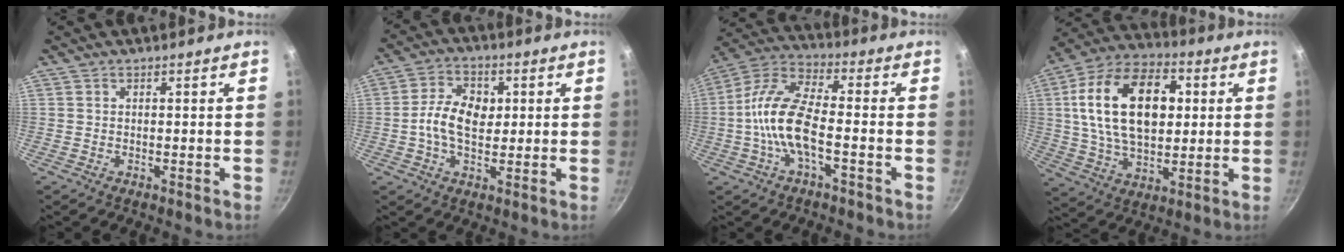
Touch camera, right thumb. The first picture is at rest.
{"total": 8.9, "force": [0.4, 5.9, 6.7], "torque": [-0.107, 0.011, 0.003]}
{"total": 13.1, "force": [-2.5, 5.3, 11.8], "torque": [-0.253, 0.041, -0.051]}
{"total": 22.0, "force": [3.9, 13.1, 17.2], "torque": [-0.287, 0.010, 0.064]}